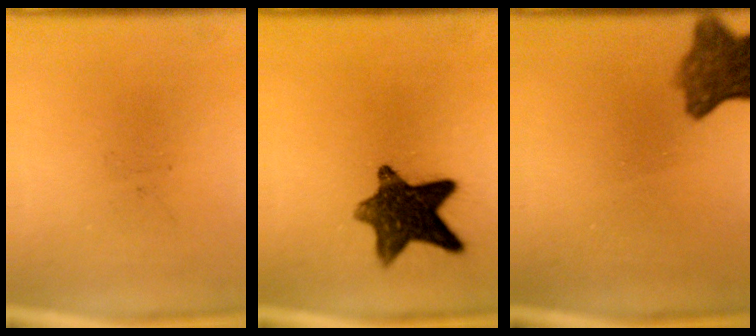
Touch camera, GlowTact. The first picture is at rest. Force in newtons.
{"total": 11.1}
{"total": 7.7}